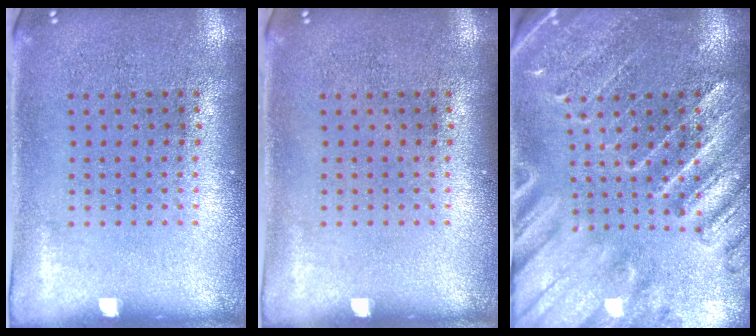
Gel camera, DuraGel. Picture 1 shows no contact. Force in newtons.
{"total": 0.0}
{"total": 3.2, "press": 2.9, "slide": 1.2}